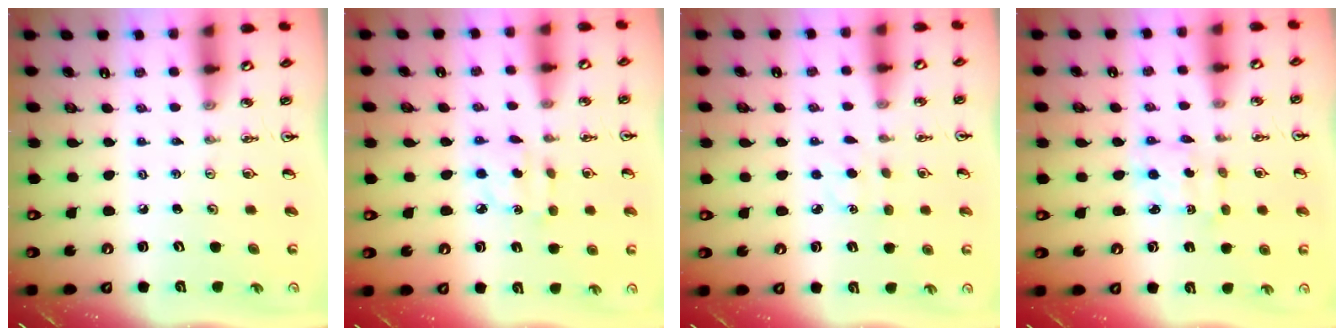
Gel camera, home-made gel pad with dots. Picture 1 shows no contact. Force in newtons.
{"total": 2.9, "press": 2.8, "slide": 0.5}
{"total": 4.0, "press": 3.9, "slide": 0.5}
{"total": 2.1, "press": 2.0, "slide": 0.8}